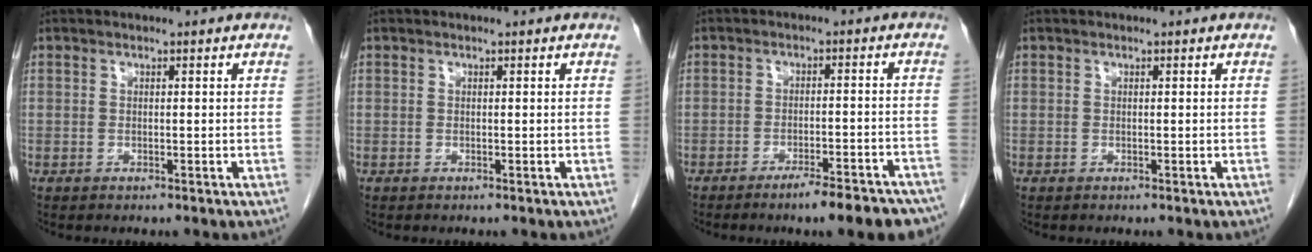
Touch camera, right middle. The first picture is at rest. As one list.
[{"total": 0.0}, {"total": 10.5, "force": [-8.5, 1.6, 6.0], "torque": [-0.056, 0.014, -0.115]}, {"total": 0.0}]